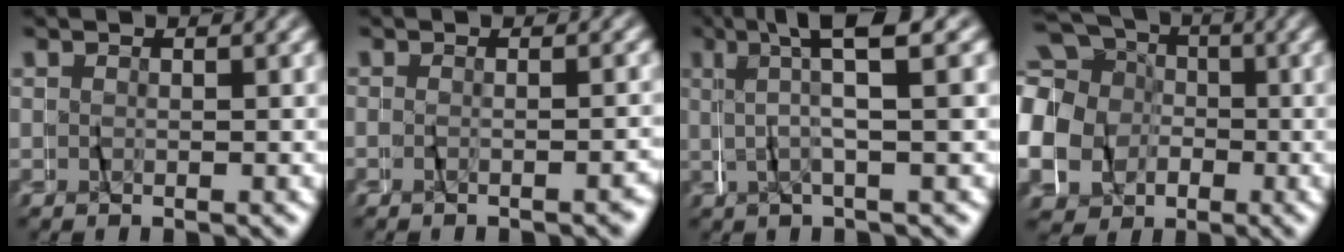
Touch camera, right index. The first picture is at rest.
{"total": 1.5, "force": [-1.2, -0.8, 0.2], "torque": [-0.001, 0.001, -0.021]}
{"total": 4.7, "force": [2.1, -0.7, 4.1], "torque": [-0.075, 0.021, 0.029]}
{"total": 15.1, "force": [-1.1, 14.1, 5.4], "torque": [-0.163, -0.036, -0.033]}